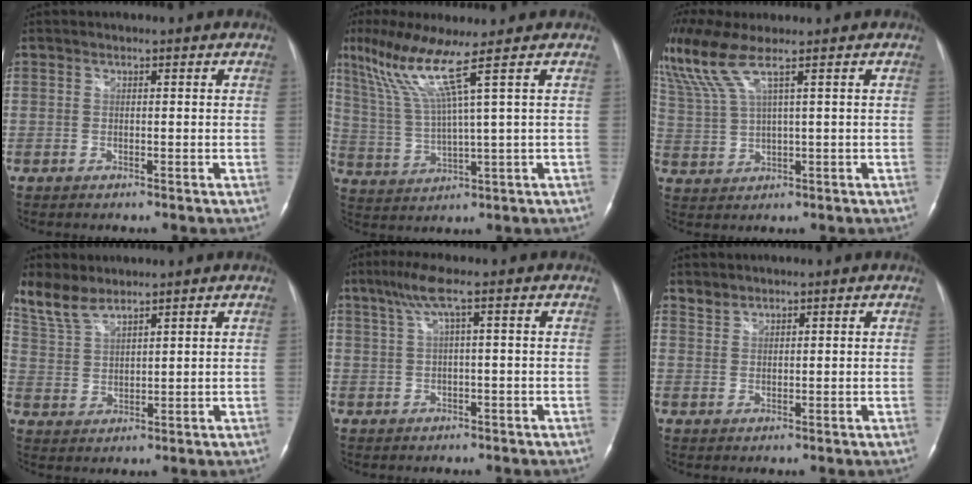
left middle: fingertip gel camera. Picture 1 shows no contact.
{"total": 8.9, "force": [5.0, -2.1, 7.1], "torque": [-0.148, 0.002, 0.106]}
{"total": 8.4, "force": [5.7, 0.3, 6.2], "torque": [-0.161, 0.015, 0.122]}
{"total": 5.9, "force": [5.3, 1.5, 2.1], "torque": [-0.059, 0.013, 0.120]}
{"total": 4.1, "force": [1.6, -0.7, 3.7], "torque": [-0.083, 0.023, 0.037]}
{"total": 1.7, "force": [1.6, 0.6, -0.2], "torque": [0.006, 0.006, 0.029]}